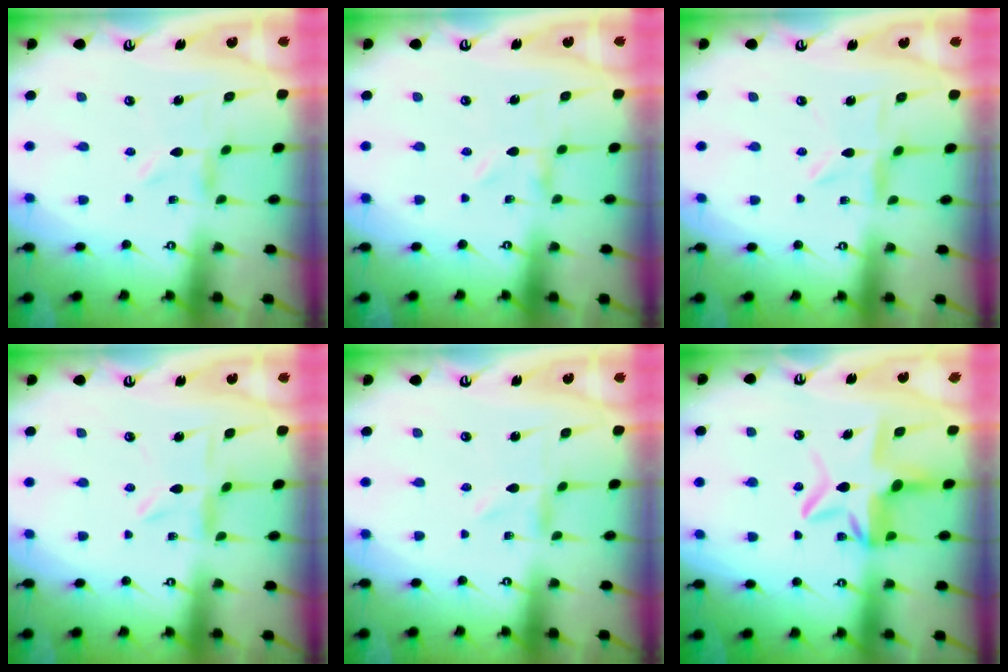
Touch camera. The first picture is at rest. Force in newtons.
{"total": 0.0}
{"total": 1.7, "press": 1.7, "slide": 0.2}
{"total": 2.0, "press": 2.0, "slide": 0.3}
{"total": 0.0}
{"total": 10.1, "press": 10.0, "slide": 1.7}